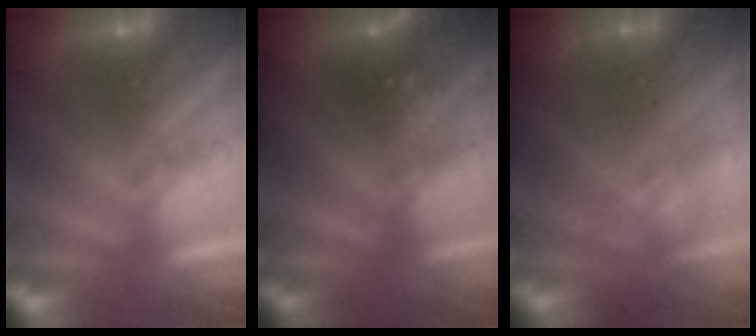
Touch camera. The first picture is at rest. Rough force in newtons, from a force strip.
{"total": 2.4}
{"total": 2.5}